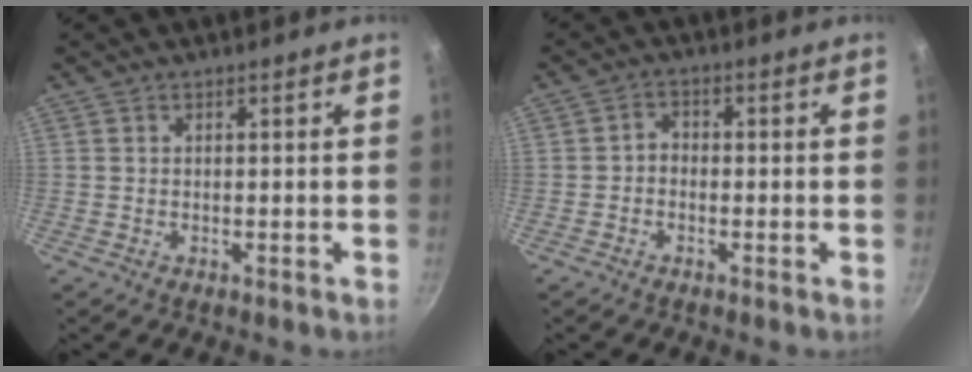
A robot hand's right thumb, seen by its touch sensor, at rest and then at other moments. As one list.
[{"total": 2.2, "force": [-0.8, 1.7, 1.2], "torque": [-0.015, 0.015, -0.021]}]